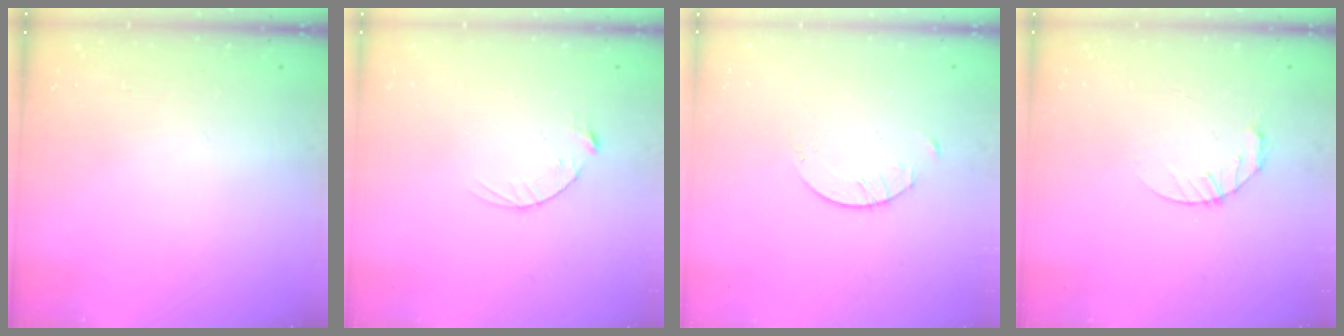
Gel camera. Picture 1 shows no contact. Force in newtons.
{"total": 3.5, "press": 3.5, "slide": 0.4}
{"total": 1.6, "press": 1.6, "slide": 0.2}
{"total": 3.6, "press": 3.6, "slide": 0.5}